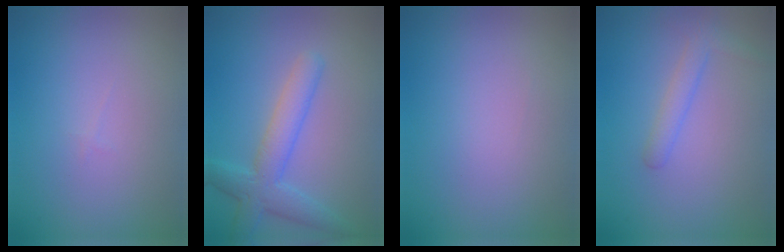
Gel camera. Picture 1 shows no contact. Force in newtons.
{"total": 4.5, "press": 4.5, "slide": 0.3}
{"total": 0.0}
{"total": 2.0, "press": 1.9, "slide": 0.1}